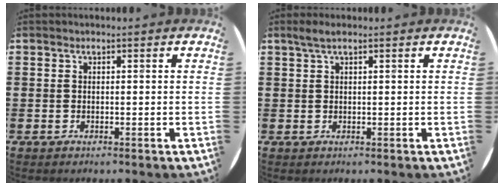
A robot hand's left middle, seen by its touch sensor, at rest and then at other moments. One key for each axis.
{"total": 1.4, "fx": 1.0, "fy": 0.1, "fz": 1.0, "tx": -0.020, "ty": 0.004, "tz": 0.016}